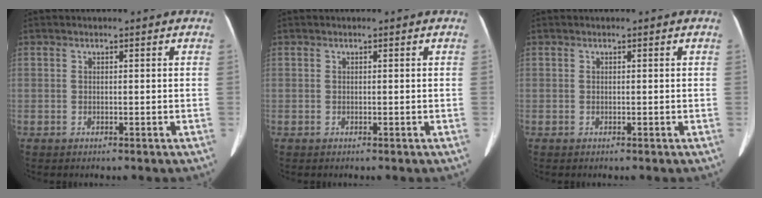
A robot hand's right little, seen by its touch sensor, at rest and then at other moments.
{"total": 0.0}
{"total": 0.0}